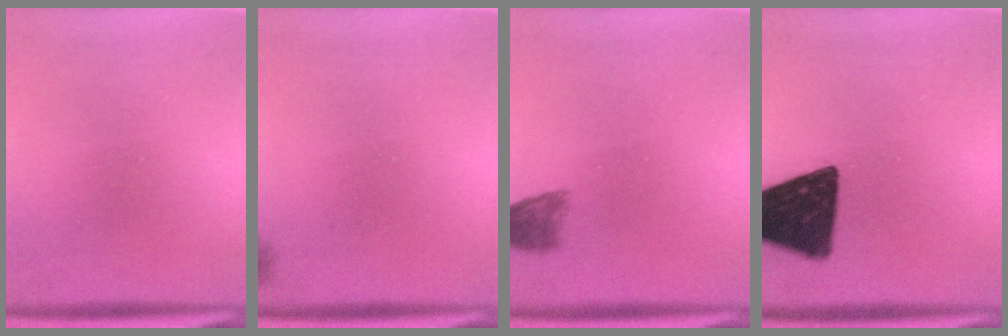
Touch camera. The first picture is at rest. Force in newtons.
{"total": 1.6}
{"total": 3.0}
{"total": 17.1}